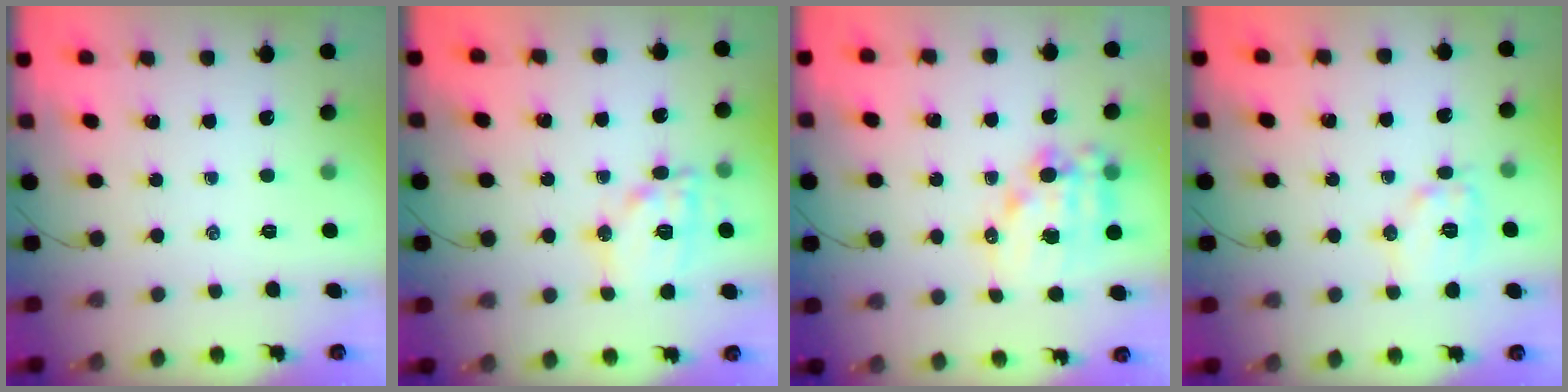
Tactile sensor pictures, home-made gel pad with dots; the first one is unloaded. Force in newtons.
{"total": 13.6, "press": 13.5, "slide": 1.4}
{"total": 13.4, "press": 13.0, "slide": 3.3}
{"total": 9.5, "press": 9.5, "slide": 0.3}